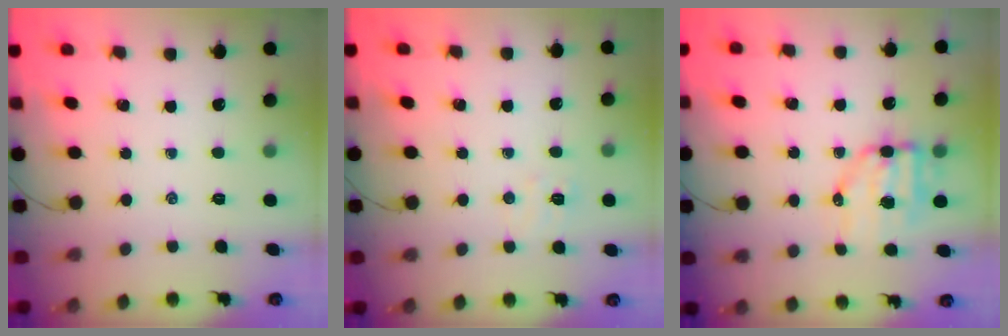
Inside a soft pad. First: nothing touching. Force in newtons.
{"total": 4.6, "press": 4.5, "slide": 1.0}
{"total": 7.4, "press": 7.3, "slide": 1.7}